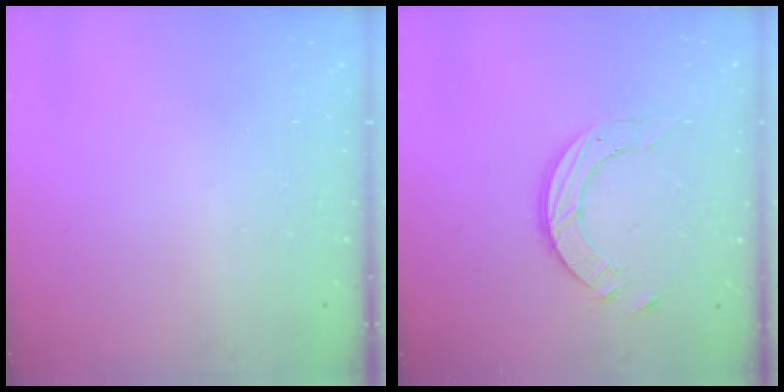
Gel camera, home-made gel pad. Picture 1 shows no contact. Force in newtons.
{"total": 9.0, "press": 9.0, "slide": 0.8}